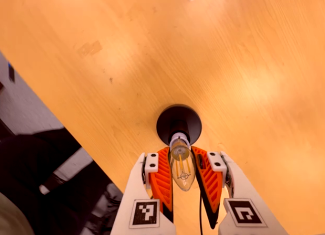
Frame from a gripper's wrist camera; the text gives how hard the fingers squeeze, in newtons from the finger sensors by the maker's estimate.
{"total": 17.3, "left": 16.5, "right": 18.0}